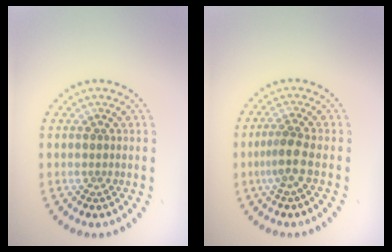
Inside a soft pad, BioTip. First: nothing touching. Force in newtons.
{"total": 2.2, "press": 1.7, "slide": 1.3}